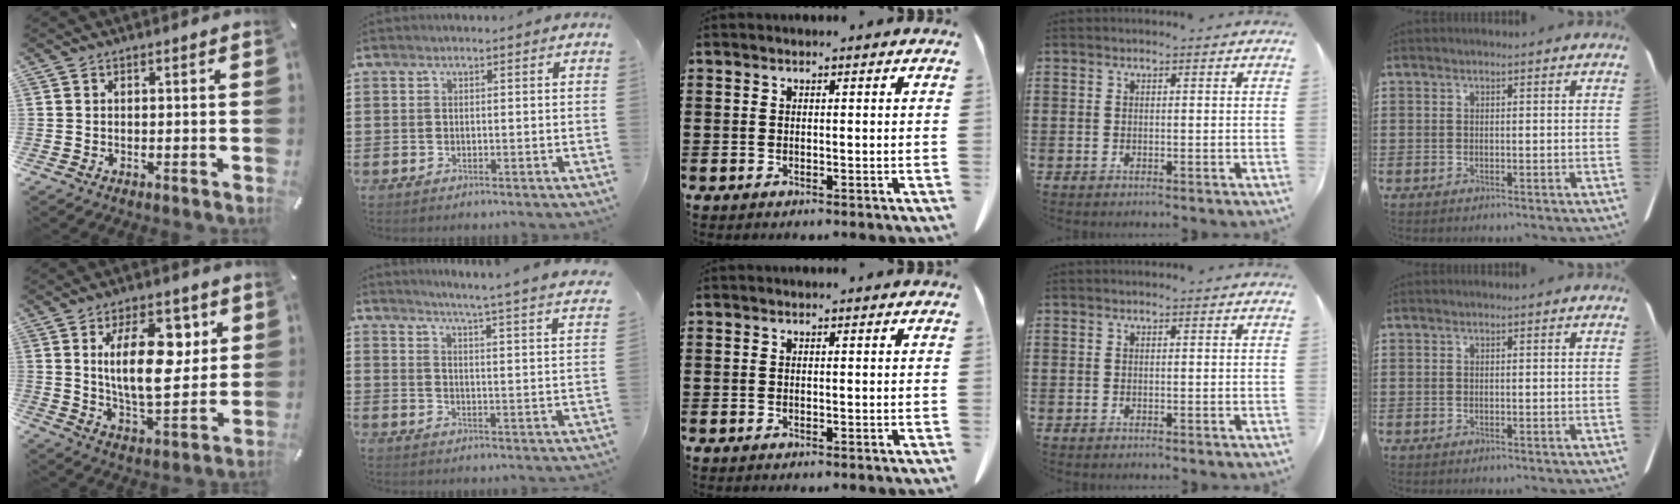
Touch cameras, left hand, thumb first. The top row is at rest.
{"thumb": {"total": 17.2, "force": [5.0, 8.6, 14.1], "torque": [-0.234, -0.004, 0.078]}, "index": {"total": 4.9, "force": [4.2, -1.5, 1.8], "torque": [-0.047, -0.048, 0.062]}}